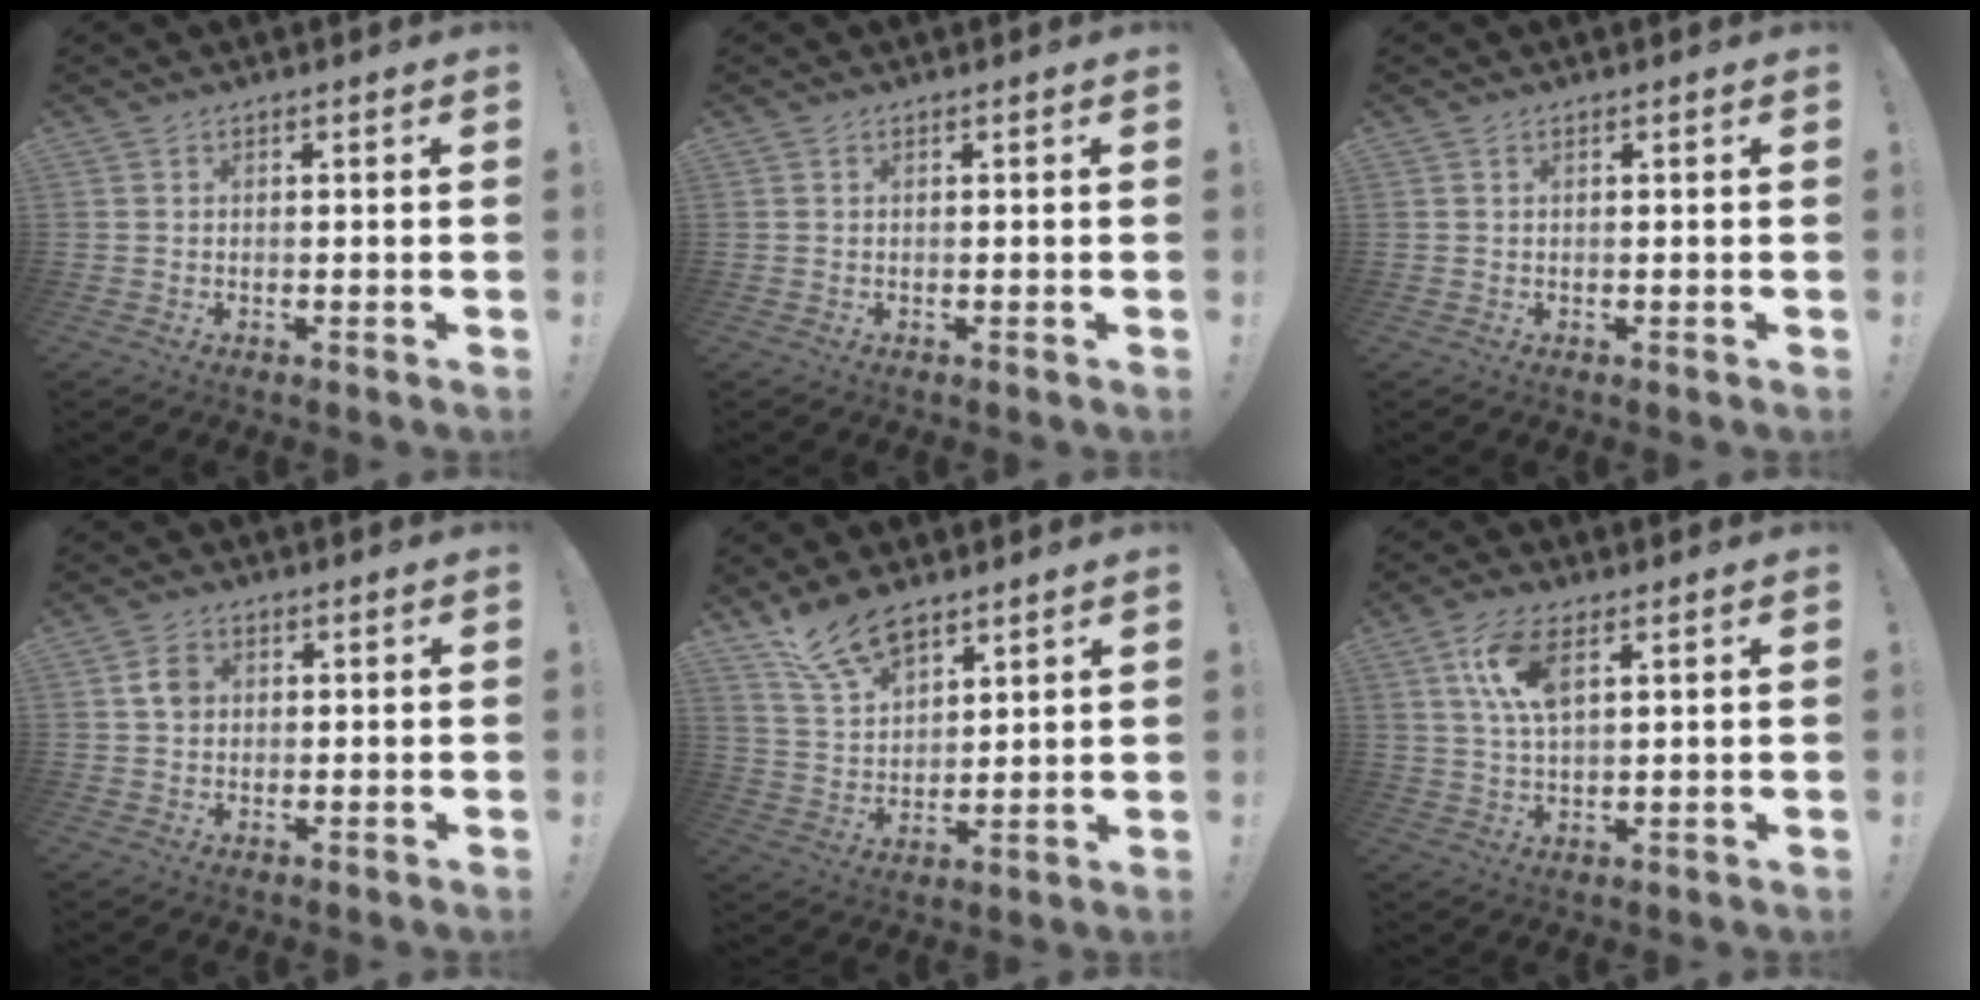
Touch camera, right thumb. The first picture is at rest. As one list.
[{"total": 0.0}, {"total": 0.0}, {"total": 3.9, "force": [0.6, 3.1, 2.3], "torque": [-0.031, 0.002, 0.008]}, {"total": 12.4, "force": [9.3, 5.9, 5.8], "torque": [-0.117, -0.047, 0.180]}, {"total": 10.3, "force": [4.2, 4.7, 8.2], "torque": [-0.160, -0.007, 0.074]}]